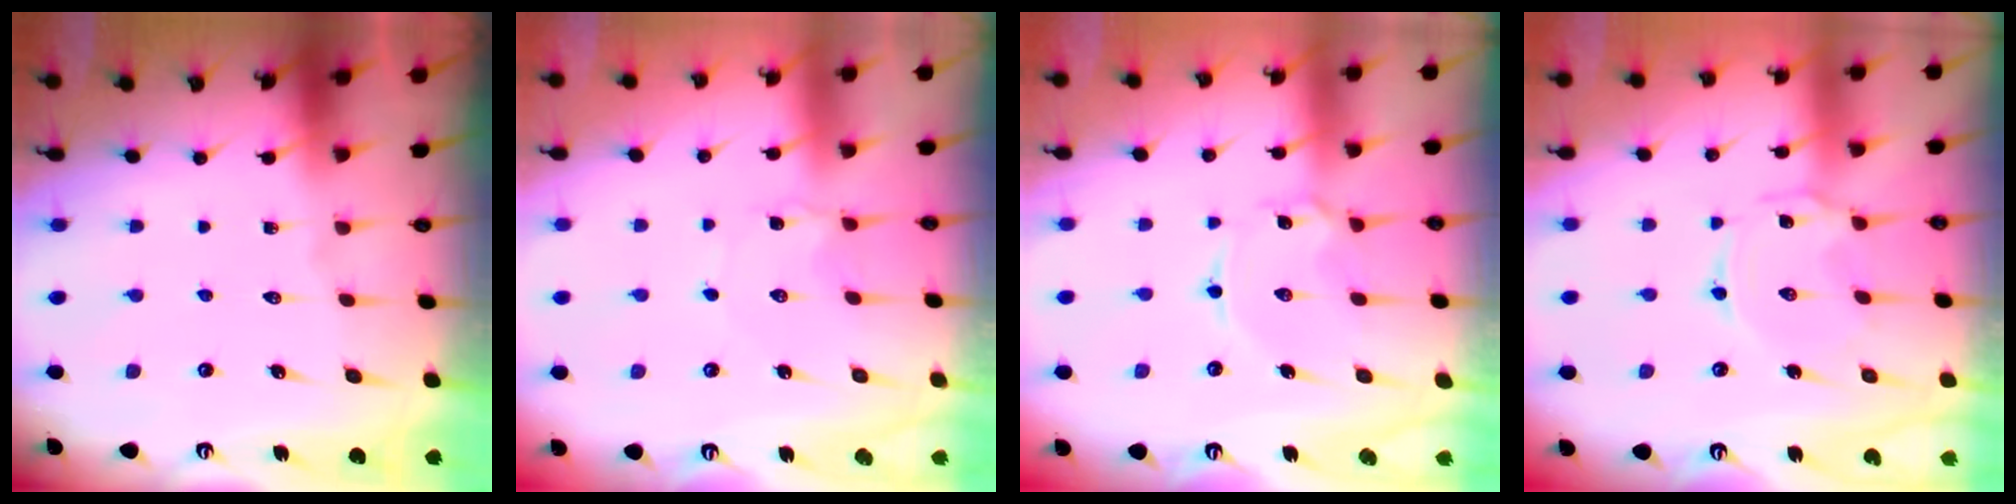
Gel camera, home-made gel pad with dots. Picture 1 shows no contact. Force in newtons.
{"total": 2.5, "press": 2.5, "slide": 0.3}
{"total": 2.6, "press": 2.5, "slide": 0.3}
{"total": 1.8, "press": 1.7, "slide": 0.4}